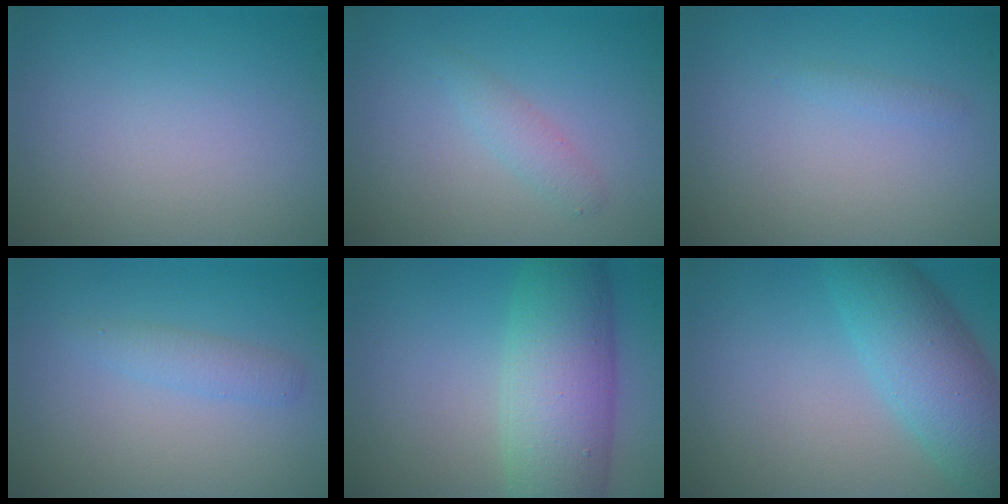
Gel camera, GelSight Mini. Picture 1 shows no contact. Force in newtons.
{"total": 1.4, "press": 1.4, "slide": 0.0}
{"total": 0.6, "press": 0.6, "slide": 0.0}
{"total": 1.4, "press": 1.4, "slide": 0.1}
{"total": 8.7, "press": 8.7, "slide": 0.2}
{"total": 6.9, "press": 6.9, "slide": 0.2}